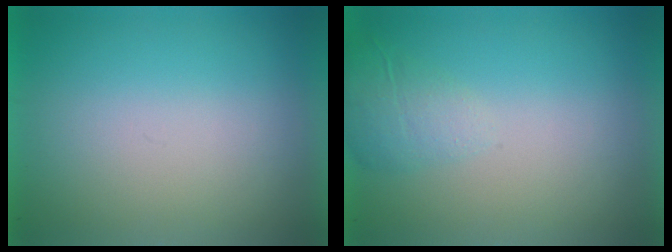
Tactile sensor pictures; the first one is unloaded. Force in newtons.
{"total": 2.1}